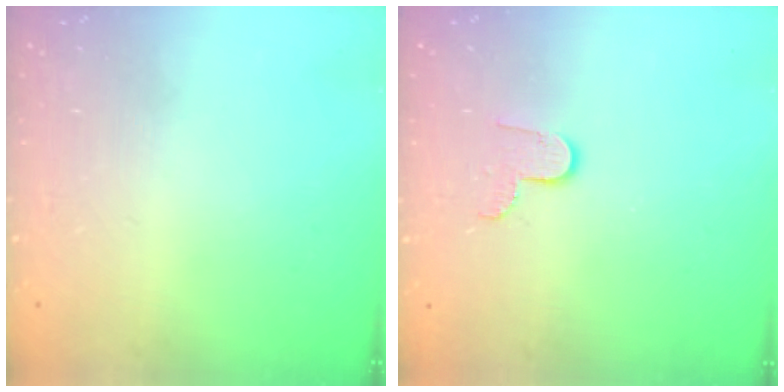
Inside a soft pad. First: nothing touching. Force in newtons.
{"total": 5.8, "press": 5.8, "slide": 0.3}